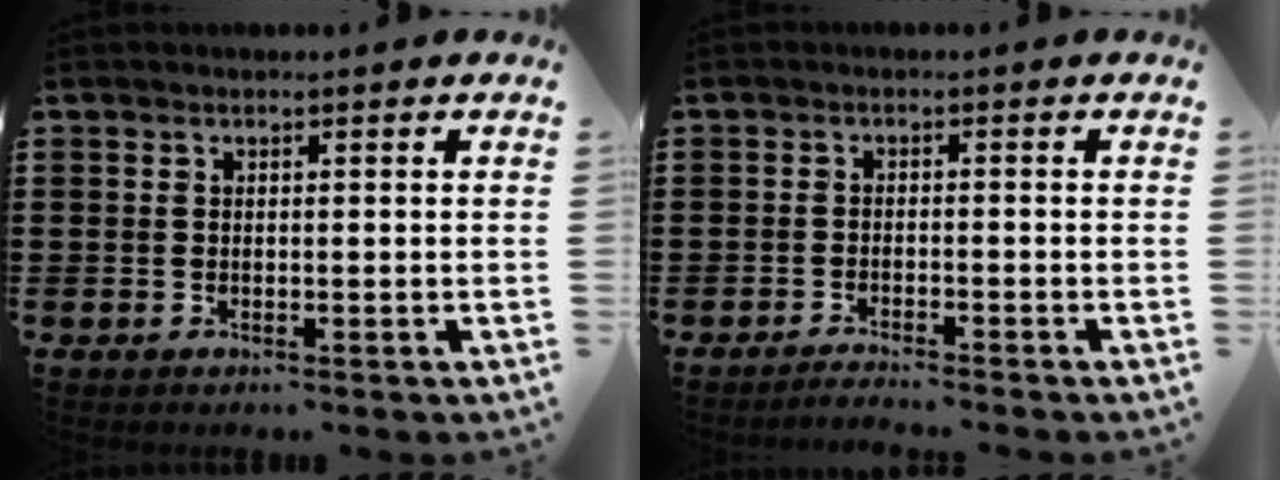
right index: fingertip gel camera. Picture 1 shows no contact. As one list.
[{"total": 1.8, "force": [-1.7, -0.2, 0.3], "torque": [-0.006, 0.002, -0.035]}]